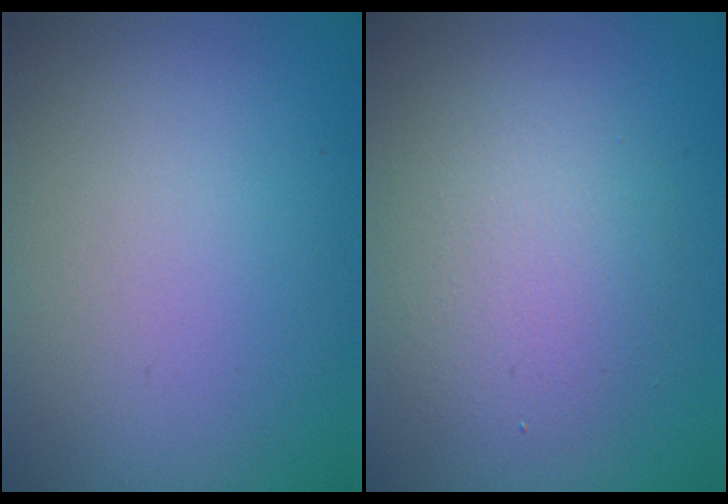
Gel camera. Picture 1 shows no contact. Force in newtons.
{"total": 3.9, "press": 3.9, "slide": 0.5}